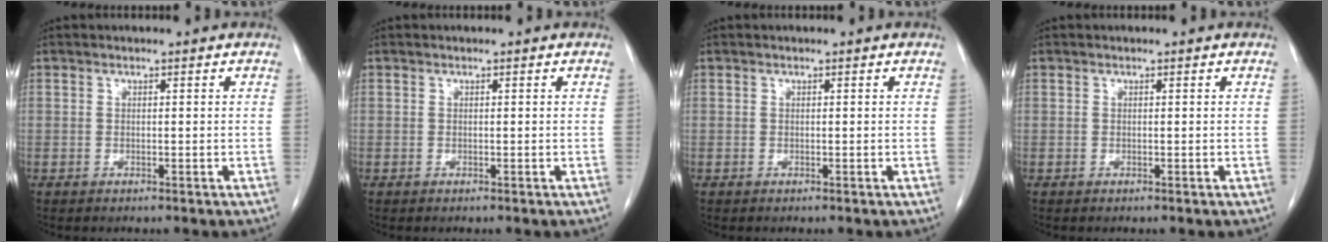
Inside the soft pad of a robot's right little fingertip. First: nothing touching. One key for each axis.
{"total": 0.0}
{"total": 0.0}
{"total": 0.0}